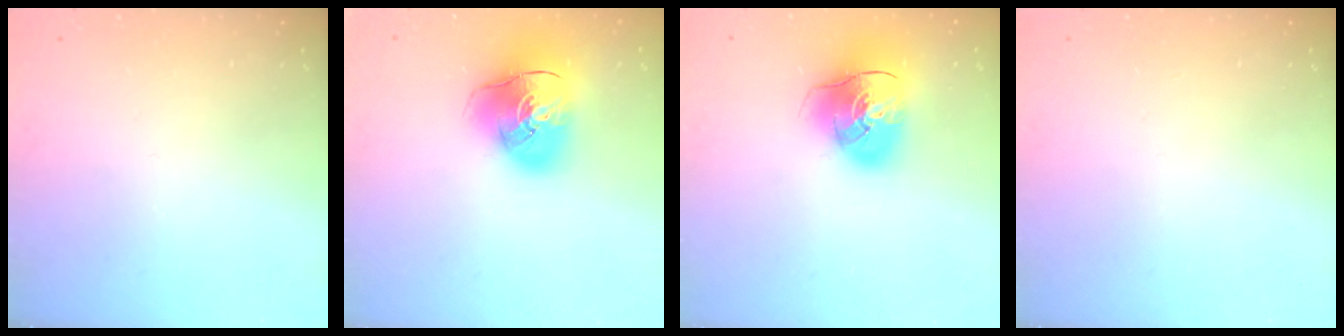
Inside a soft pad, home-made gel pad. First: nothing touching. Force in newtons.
{"total": 15.3, "press": 15.2, "slide": 2.2}
{"total": 16.2, "press": 16.0, "slide": 2.6}
{"total": 0.0}